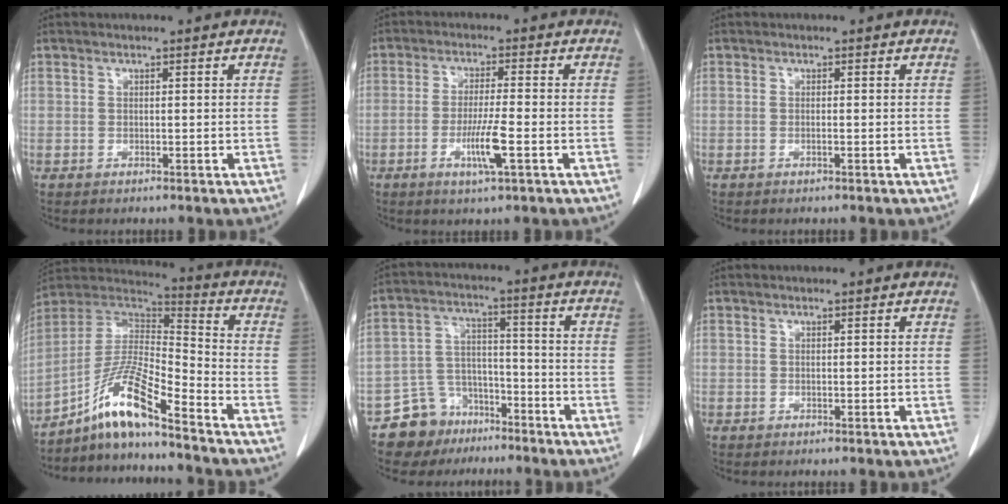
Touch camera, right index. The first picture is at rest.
{"total": 5.8, "force": [-2.1, 0.0, 5.4], "torque": [-0.103, -0.009, -0.037]}
{"total": 0.0}
{"total": 12.8, "force": [-9.0, 0.7, 9.0], "torque": [-0.176, 0.011, -0.168]}
{"total": 8.4, "force": [-6.1, 5.7, 0.8], "torque": [-0.017, 0.030, -0.104]}
{"total": 0.0}